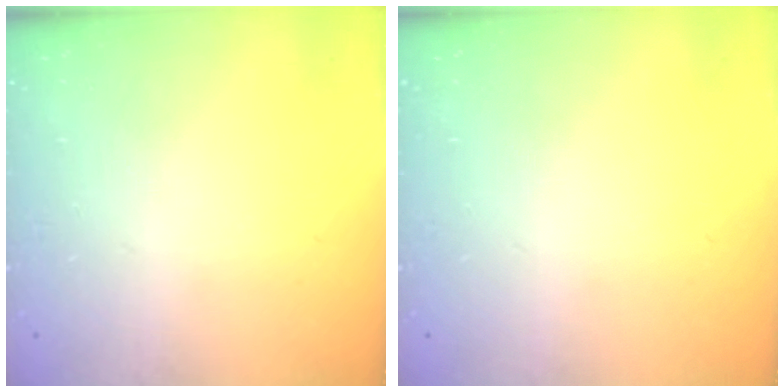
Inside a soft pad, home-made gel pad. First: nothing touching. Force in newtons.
{"total": 0.0}